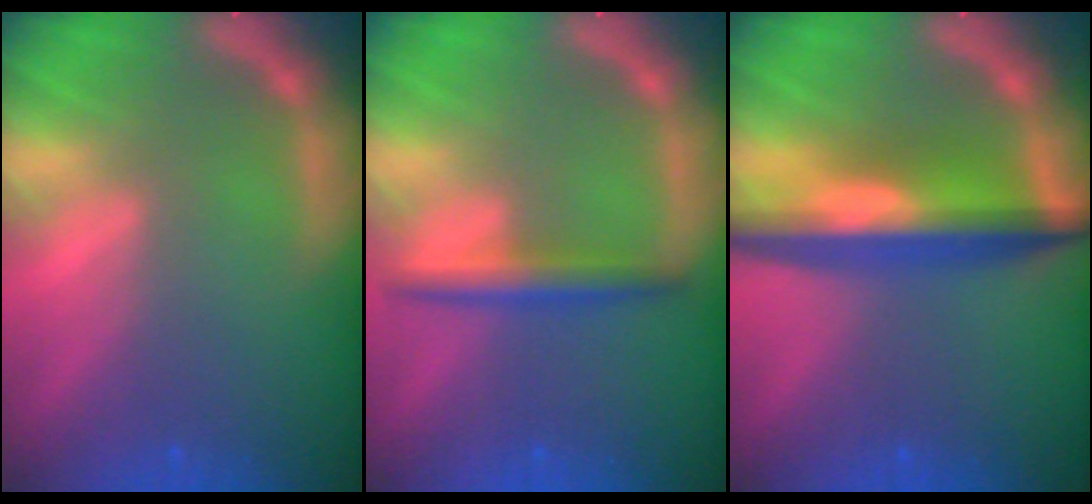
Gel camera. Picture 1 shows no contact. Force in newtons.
{"total": 3.0}
{"total": 8.1}